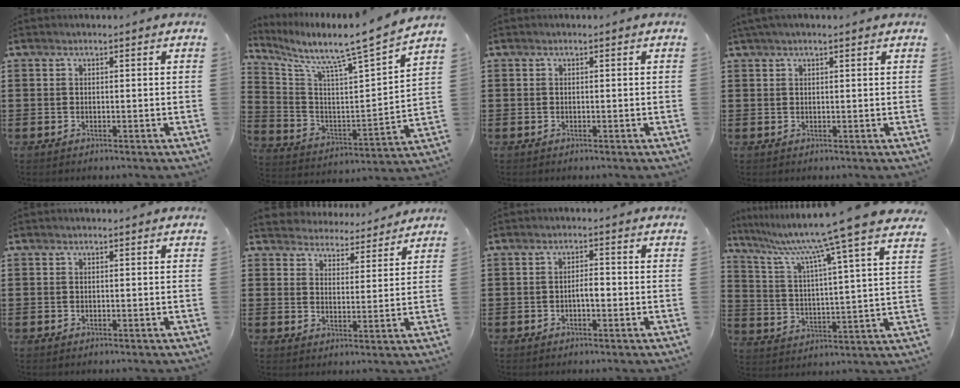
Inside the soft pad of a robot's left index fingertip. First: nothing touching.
{"total": 7.1, "force": [6.5, -0.6, 2.6], "torque": [-0.079, -0.072, 0.094]}
{"total": 0.0}
{"total": 1.3, "force": [1.0, 0.1, 0.8], "torque": [-0.017, 0.002, 0.019]}
{"total": 0.0}
{"total": 4.0, "force": [3.9, 0.6, -0.5], "torque": [-0.012, -0.026, 0.067]}
{"total": 2.3, "force": [-0.7, 0.6, 2.1], "torque": [-0.038, 0.004, -0.014]}
{"total": 10.3, "force": [8.6, -1.7, 5.3], "torque": [-0.140, -0.063, 0.131]}